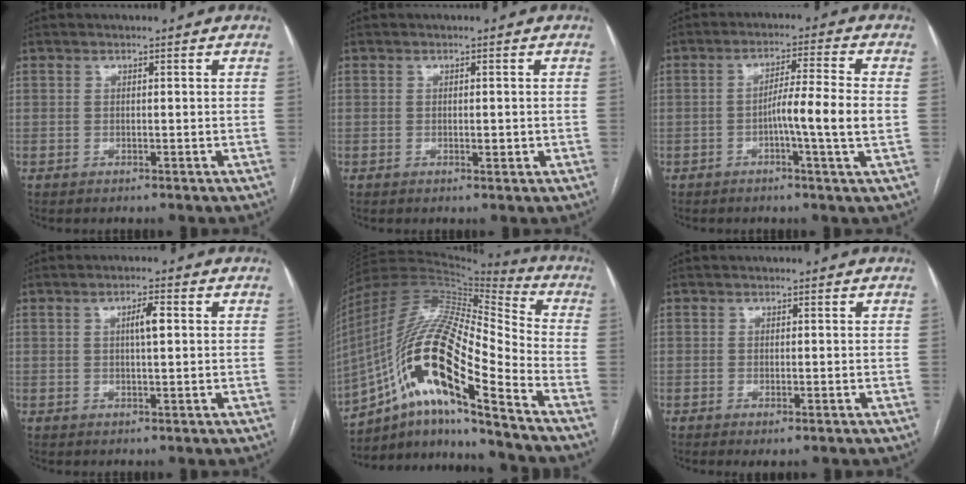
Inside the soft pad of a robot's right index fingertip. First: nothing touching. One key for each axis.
{"total": 1.2, "fx": -0.2, "fy": 0.4, "fz": 1.2, "tx": -0.018, "ty": -0.001, "tz": -0.002}
{"total": 7.8, "fx": -1.3, "fy": -0.9, "fz": 7.6, "tx": -0.124, "ty": 0.003, "tz": -0.024}
{"total": 3.0, "fx": 0.6, "fy": 0.5, "fz": 2.9, "tx": -0.051, "ty": 0.005, "tz": 0.010}
{"total": 21.7, "fx": -10.9, "fy": 3.8, "fz": 18.4, "tx": -0.380, "ty": 0.006, "tz": -0.193}
{"total": 1.2, "fx": -0.6, "fy": 0.2, "fz": 1.1, "tx": -0.016, "ty": -0.004, "tz": -0.007}